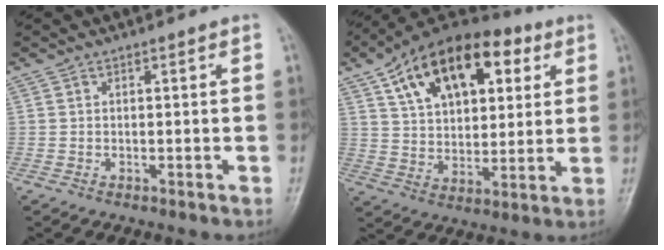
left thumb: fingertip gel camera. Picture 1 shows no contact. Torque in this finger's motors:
{"motor_torque": [0.80, 0.79, 1.89, -0.88, 0.44]}